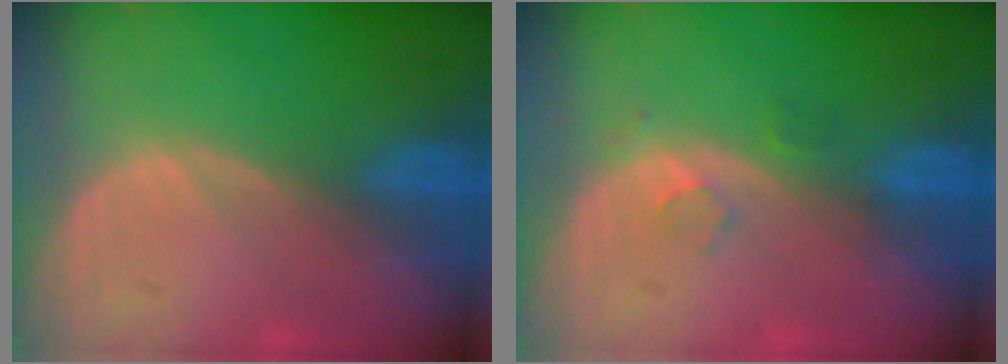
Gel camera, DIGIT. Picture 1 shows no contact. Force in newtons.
{"total": 1.7, "press": 1.7, "slide": 0.2}